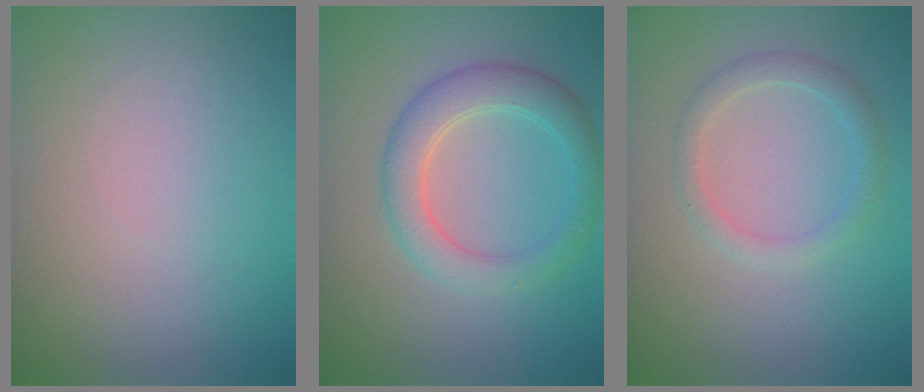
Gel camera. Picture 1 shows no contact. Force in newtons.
{"total": 4.2, "press": 4.2, "slide": 0.3}
{"total": 2.0, "press": 2.0, "slide": 0.1}